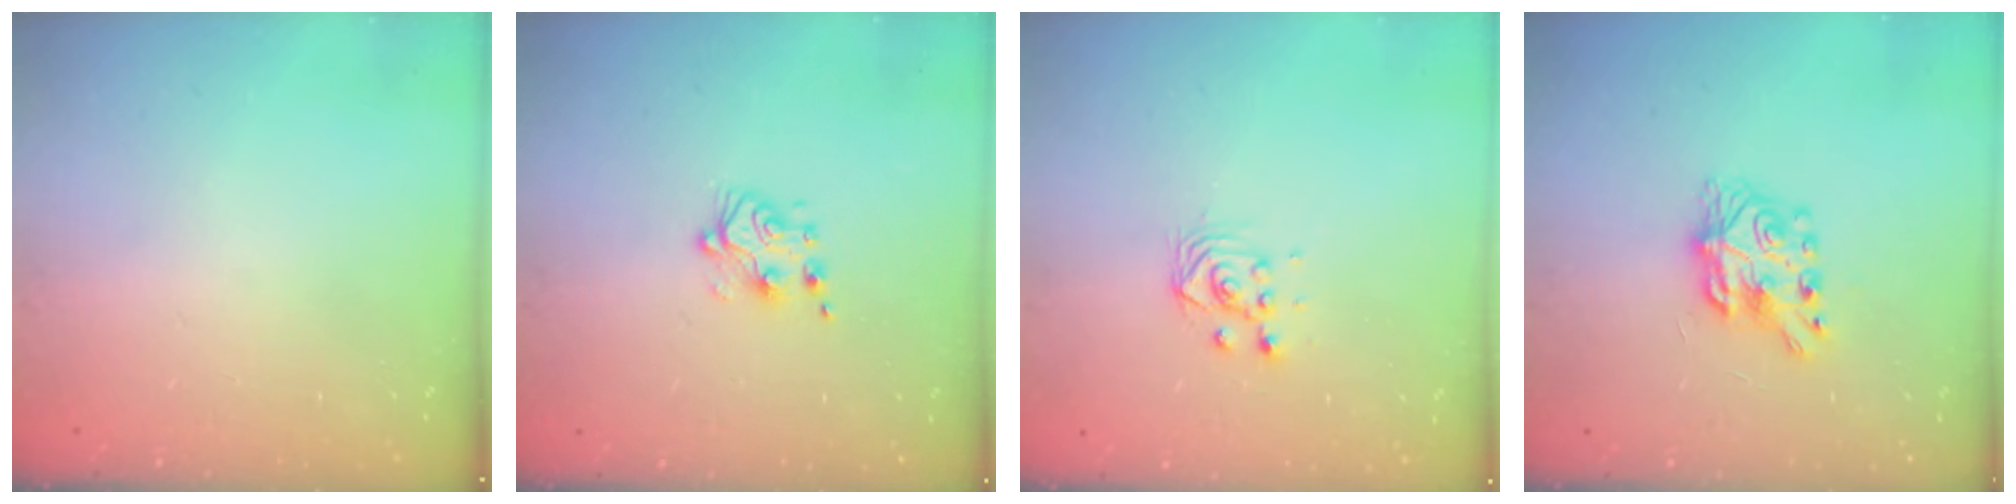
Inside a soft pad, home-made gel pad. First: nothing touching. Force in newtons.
{"total": 5.9, "press": 5.9, "slide": 0.5}
{"total": 3.0, "press": 3.0, "slide": 0.1}
{"total": 8.6, "press": 8.5, "slide": 0.8}